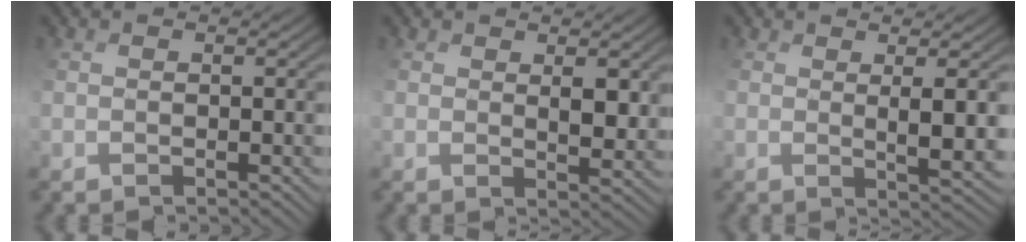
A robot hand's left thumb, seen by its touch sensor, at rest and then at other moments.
{"total": 4.1, "force": [1.7, 2.1, 3.1], "torque": [-0.066, -0.004, 0.038]}
{"total": 4.7, "force": [1.4, 0.9, 4.4], "torque": [-0.081, -0.003, 0.033]}